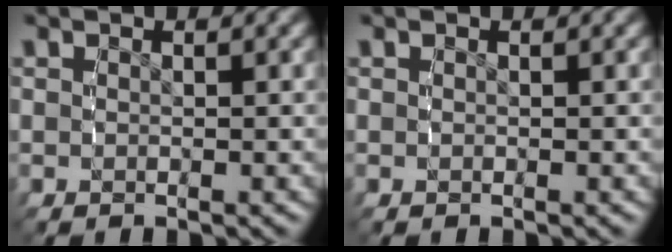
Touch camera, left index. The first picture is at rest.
{"total": 0.0}